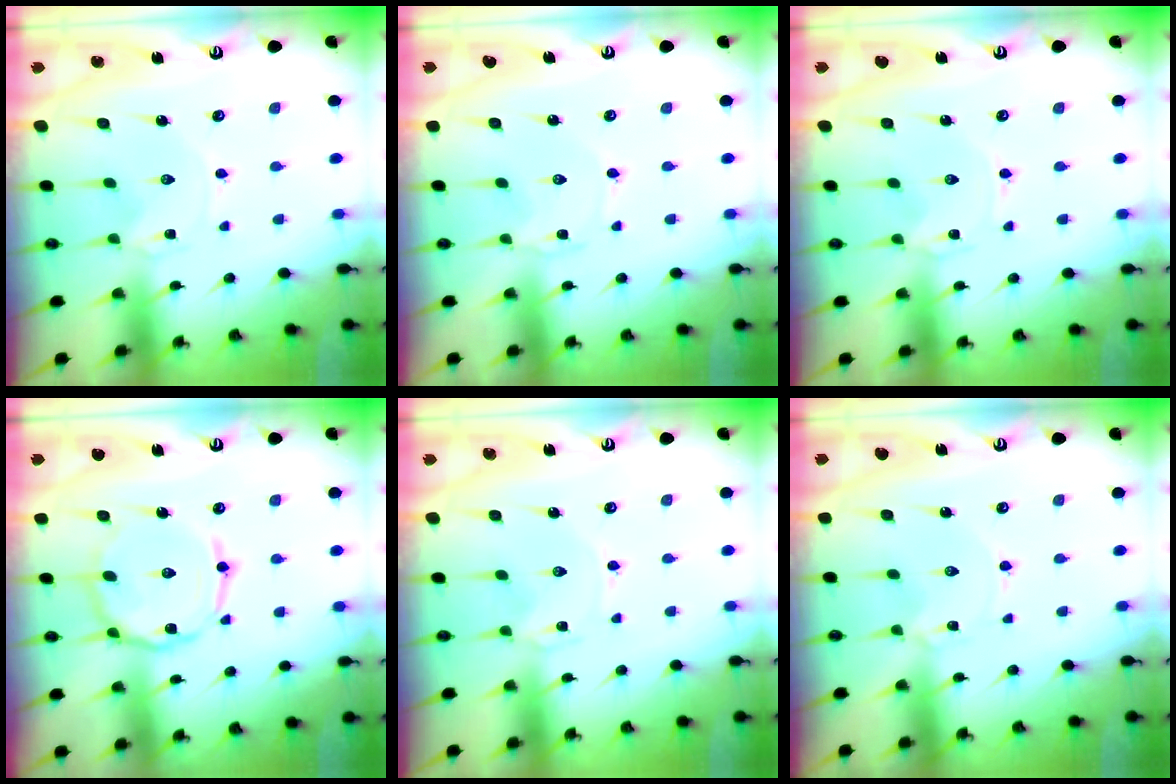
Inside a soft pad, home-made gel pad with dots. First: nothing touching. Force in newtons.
{"total": 1.3, "press": 1.3, "slide": 0.2}
{"total": 0.0}
{"total": 9.8, "press": 9.8, "slide": 0.5}
{"total": 0.0}
{"total": 0.0}